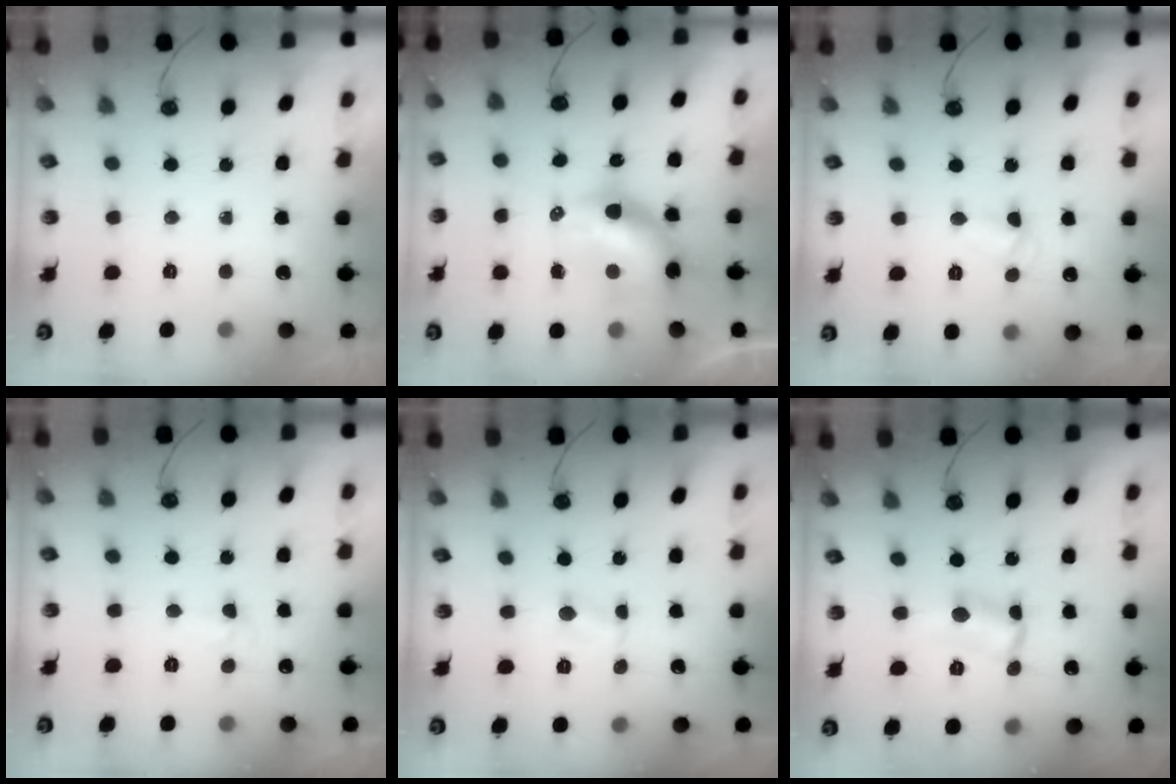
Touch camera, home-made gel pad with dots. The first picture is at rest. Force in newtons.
{"total": 8.4, "press": 8.4, "slide": 0.5}
{"total": 5.1, "press": 5.1, "slide": 0.5}
{"total": 4.5, "press": 2.7, "slide": 3.6}
{"total": 1.4, "press": 1.3, "slide": 0.3}
{"total": 1.8, "press": 1.6, "slide": 0.7}